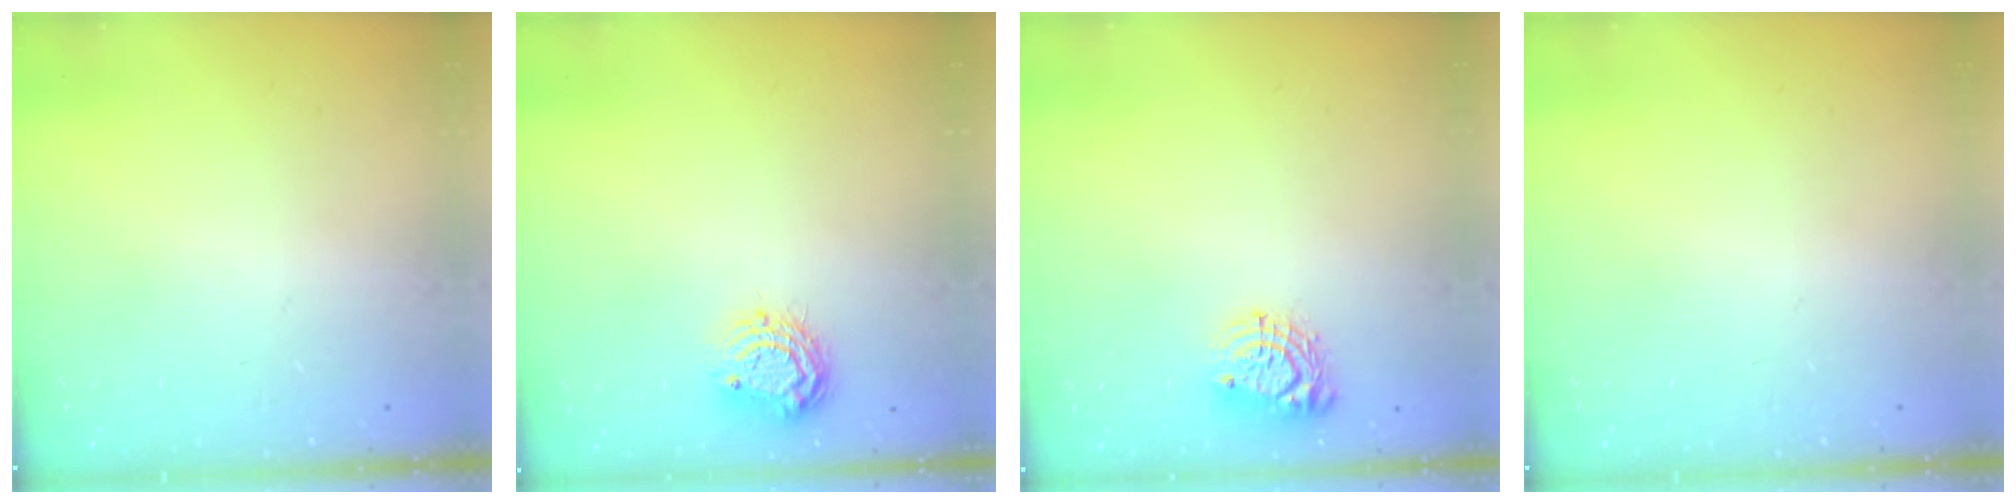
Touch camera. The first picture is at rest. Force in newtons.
{"total": 8.6, "press": 8.5, "slide": 0.9}
{"total": 8.9, "press": 8.8, "slide": 0.7}
{"total": 0.0}